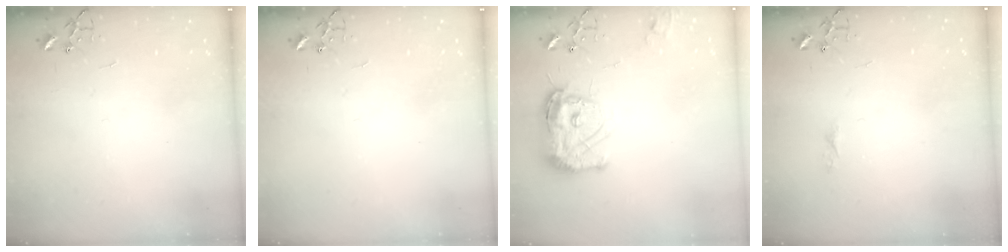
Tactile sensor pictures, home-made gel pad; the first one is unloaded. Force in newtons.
{"total": 0.0}
{"total": 16.6, "press": 16.5, "slide": 1.6}
{"total": 3.6, "press": 3.5, "slide": 0.5}